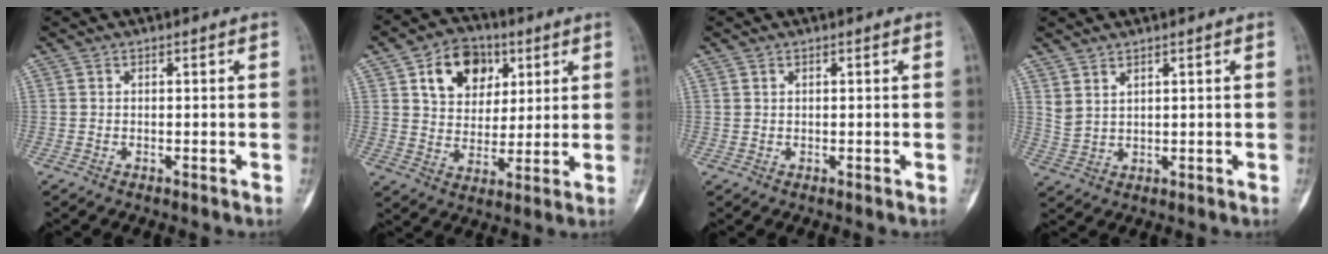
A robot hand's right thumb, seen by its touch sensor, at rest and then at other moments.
{"total": 13.0, "force": [5.5, 9.4, 7.2], "torque": [-0.073, -0.014, 0.093]}
{"total": 0.9, "force": [0.7, 0.5, 0.3], "torque": [0.002, -0.002, 0.011]}
{"total": 3.7, "force": [2.6, 1.6, 2.1], "torque": [-0.035, -0.018, 0.061]}